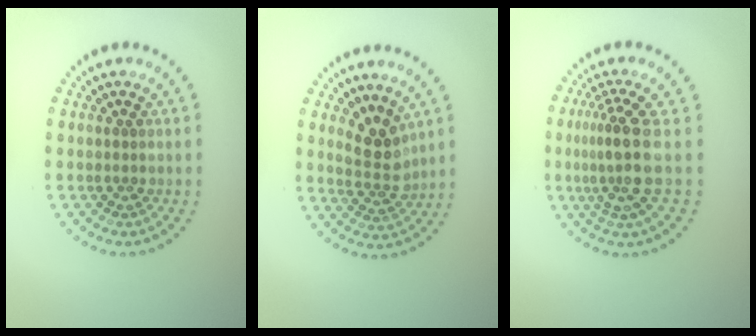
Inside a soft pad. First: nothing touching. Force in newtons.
{"total": 2.9, "press": 2.5, "slide": 1.4}
{"total": 3.8, "press": 2.8, "slide": 2.5}